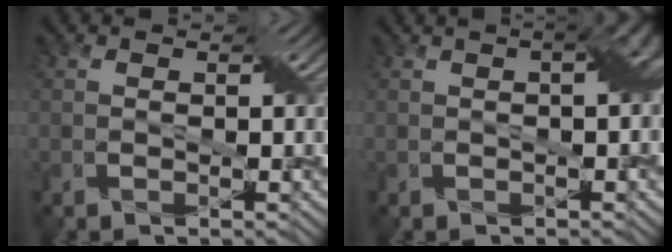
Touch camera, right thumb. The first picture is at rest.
{"total": 3.9, "force": [0.4, 1.1, 3.7], "torque": [-0.041, 0.016, 0.009]}